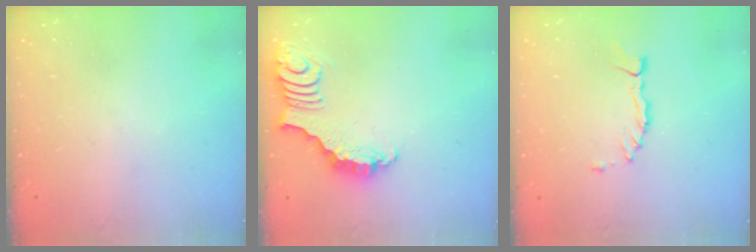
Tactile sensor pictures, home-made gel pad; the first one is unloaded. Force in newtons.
{"total": 3.2, "press": 3.1, "slide": 0.6}
{"total": 1.5, "press": 1.5, "slide": 0.4}